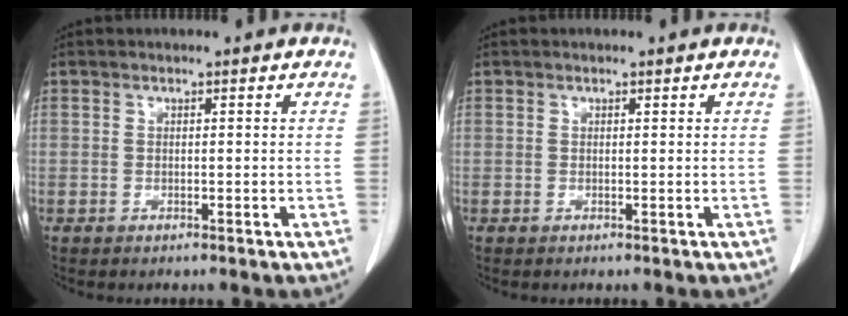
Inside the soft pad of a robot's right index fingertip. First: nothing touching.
{"total": 0.0}